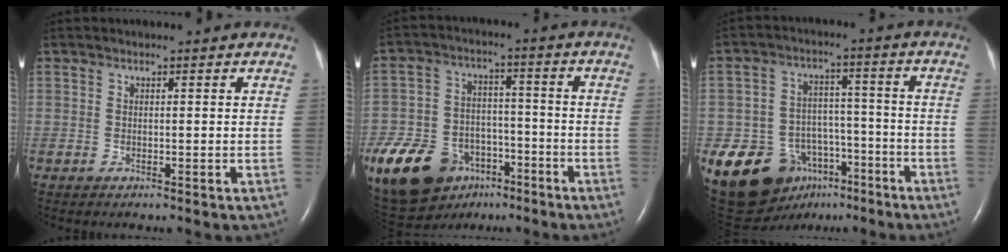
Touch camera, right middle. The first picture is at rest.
{"total": 21.5, "force": [-12.5, 14.0, 10.5], "torque": [-0.267, 0.011, -0.203]}
{"total": 15.6, "force": [-8.5, 11.6, 6.2], "torque": [-0.109, 0.044, -0.122]}